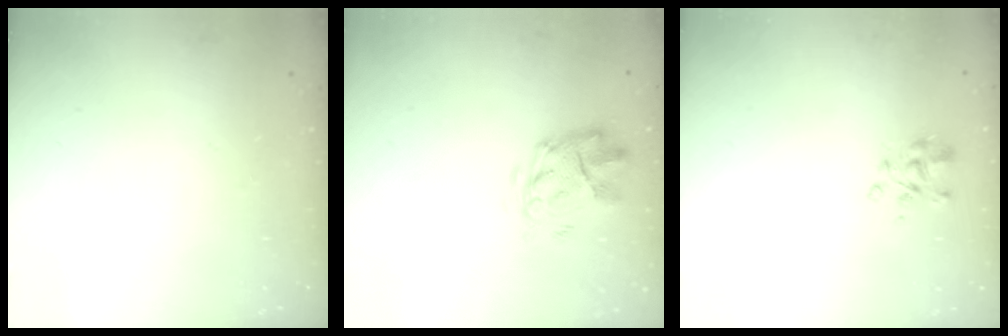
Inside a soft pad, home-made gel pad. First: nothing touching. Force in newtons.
{"total": 4.0, "press": 3.6, "slide": 1.8}
{"total": 3.5, "press": 3.4, "slide": 0.6}